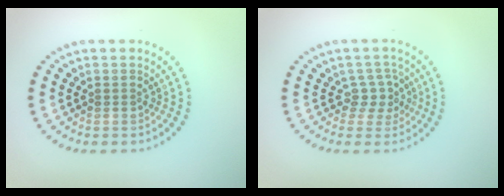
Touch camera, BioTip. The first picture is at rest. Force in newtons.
{"total": 2.0, "press": 1.5, "slide": 1.4}